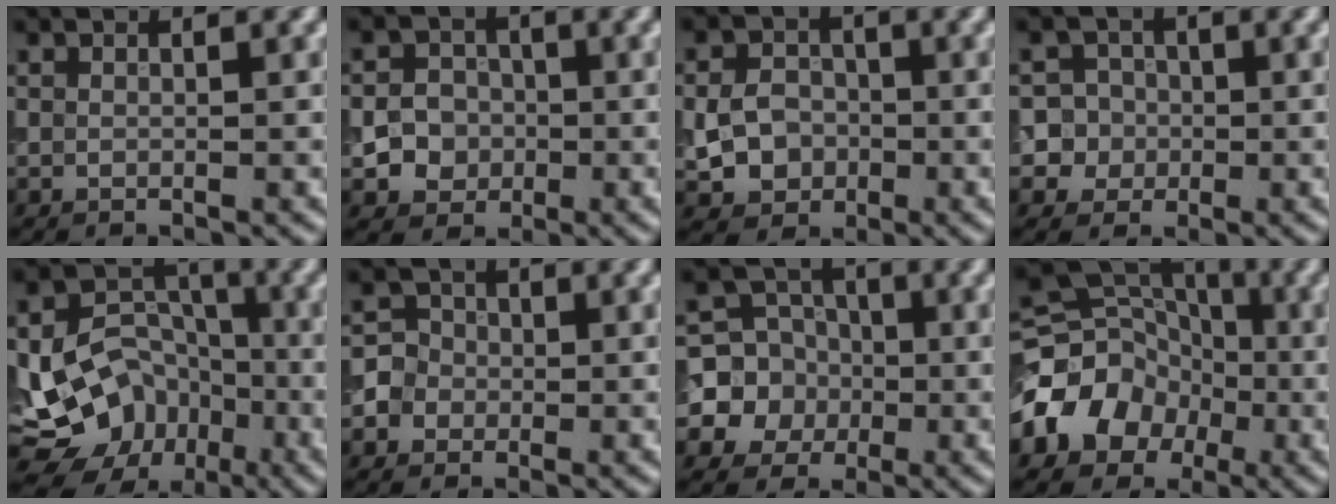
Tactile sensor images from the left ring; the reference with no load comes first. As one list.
[{"total": 4.1, "force": [-1.0, 3.8, 1.3], "torque": [0.008, 0.005, -0.032]}, {"total": 4.1, "force": [-0.8, 3.4, 2.0], "torque": [-0.034, 0.000, -0.019]}, {"total": 6.5, "force": [-0.4, 6.2, 1.6], "torque": [-0.012, 0.028, -0.029]}, {"total": 12.2, "force": [-4.9, 9.6, 5.7], "torque": [-0.071, -0.010, -0.086]}, {"total": 4.0, "force": [-1.0, 3.8, 0.9], "torque": [0.010, 0.012, -0.038]}, {"total": 7.6, "force": [-1.2, 7.3, 1.8], "torque": [-0.027, 0.016, -0.049]}, {"total": 9.1, "force": [-2.7, 7.7, 4.0], "torque": [-0.063, 0.005, -0.068]}]